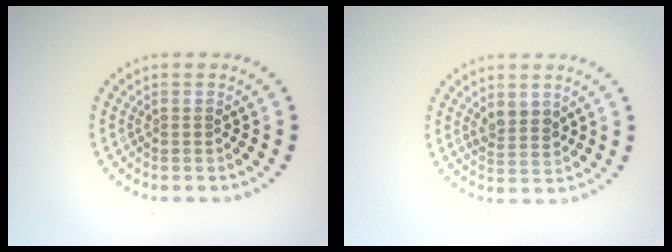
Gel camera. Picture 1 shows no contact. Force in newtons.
{"total": 2.1, "press": 1.9, "slide": 0.7}